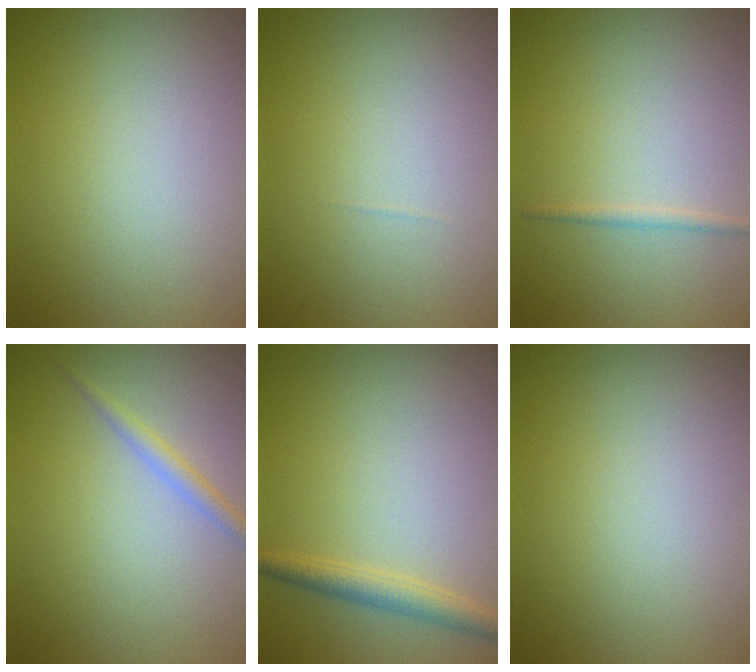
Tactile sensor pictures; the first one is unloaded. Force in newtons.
{"total": 0.0}
{"total": 0.8, "press": 0.8, "slide": 0.0}
{"total": 1.4, "press": 1.4, "slide": 0.1}
{"total": 2.3, "press": 2.3, "slide": 0.1}
{"total": 0.0}